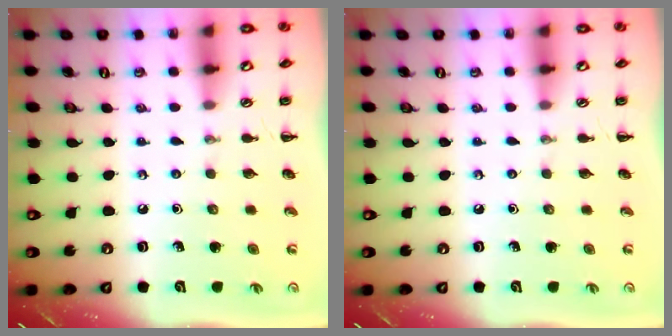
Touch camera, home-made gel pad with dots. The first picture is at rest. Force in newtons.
{"total": 0.0}